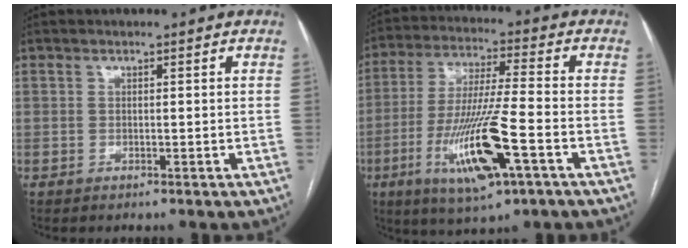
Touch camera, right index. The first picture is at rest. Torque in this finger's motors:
{"motor_torque": [2.14, 0.00, 0.51, 0.21]}